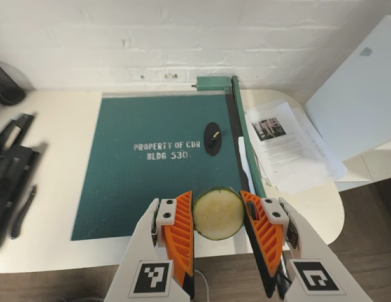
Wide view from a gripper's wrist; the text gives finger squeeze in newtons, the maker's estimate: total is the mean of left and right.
{"total": 9.4, "left": 9.3, "right": 9.4}